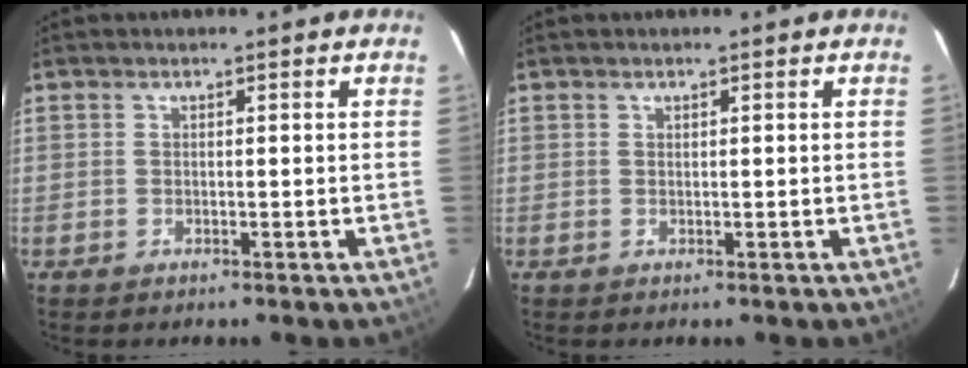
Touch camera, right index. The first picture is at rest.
{"total": 0.0}